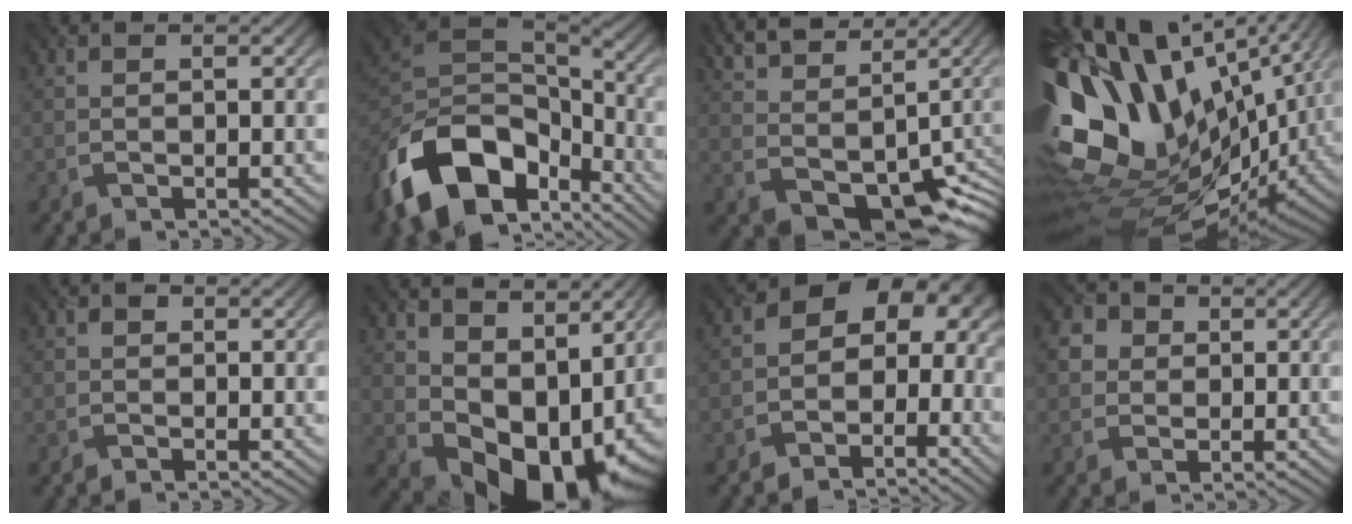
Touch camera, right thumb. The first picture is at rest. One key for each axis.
{"total": 17.4, "fx": -8.7, "fy": 10.4, "fz": 11.0, "tx": -0.277, "ty": -0.040, "tz": -0.134}
{"total": 13.2, "fx": 5.0, "fy": 8.1, "fz": 9.1, "tx": -0.176, "ty": 0.000, "tz": 0.122}
{"total": 20.6, "fx": 3.2, "fy": 13.1, "fz": 15.5, "tx": -0.354, "ty": -0.050, "tz": 0.090}
{"total": 0.8, "fx": 0.3, "fy": 0.7, "fz": 0.3, "tx": -0.003, "ty": -0.002, "tz": 0.001}
{"total": 12.5, "fx": 2.9, "fy": 8.8, "fz": 8.4, "tx": -0.148, "ty": -0.026, "tz": 0.066}
{"total": 8.6, "fx": -1.5, "fy": 6.2, "fz": 5.7, "tx": -0.064, "ty": 0.009, "tz": -0.044}
{"total": 4.7, "fx": 1.2, "fy": 4.1, "fz": 2.0, "tx": -0.073, "ty": 0.012, "tz": 0.009}